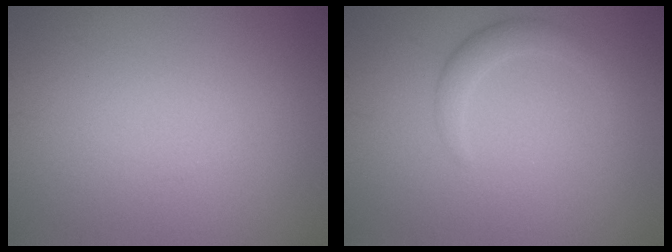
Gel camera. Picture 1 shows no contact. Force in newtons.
{"total": 1.9, "press": 1.9, "slide": 0.1}